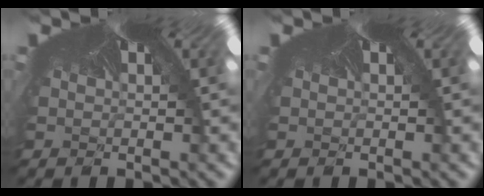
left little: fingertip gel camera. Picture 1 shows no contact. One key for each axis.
{"total": 0.0}